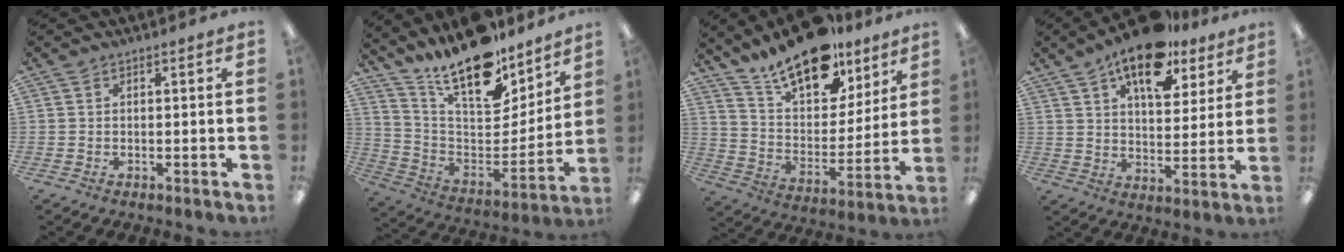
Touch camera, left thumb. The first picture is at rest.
{"total": 20.0, "force": [16.7, 6.6, 8.8], "torque": [-0.143, -0.126, 0.289]}
{"total": 20.1, "force": [15.4, 9.1, 9.4], "torque": [-0.160, -0.101, 0.271]}
{"total": 16.2, "force": [11.0, 7.4, 9.3], "torque": [-0.139, -0.054, 0.187]}